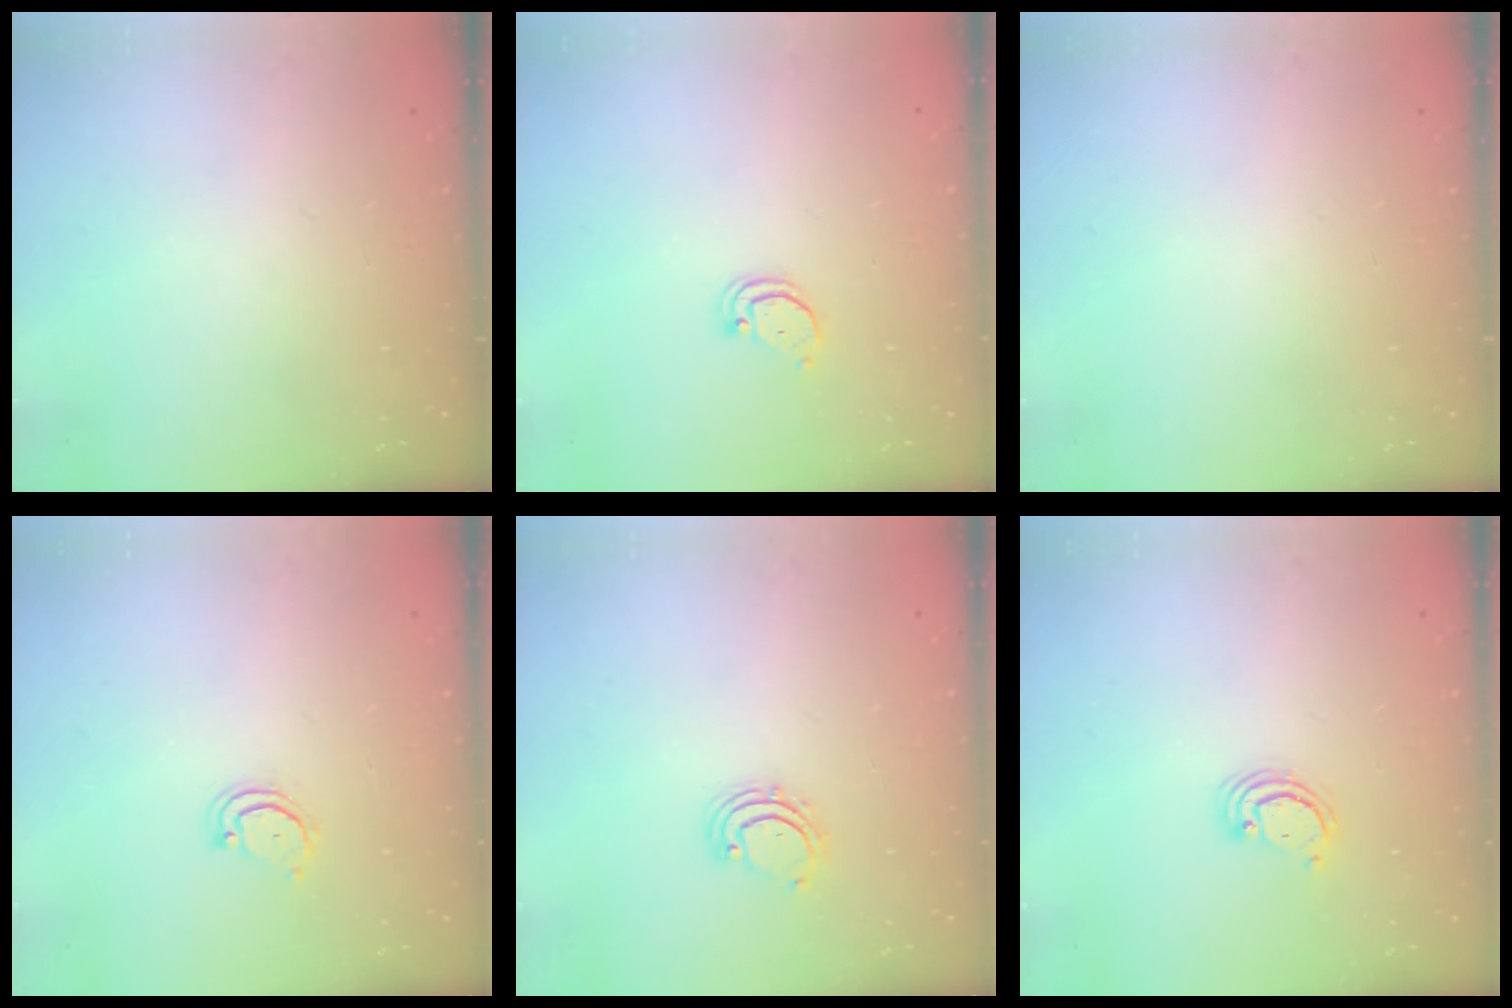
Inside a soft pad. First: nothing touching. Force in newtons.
{"total": 2.1, "press": 2.1, "slide": 0.2}
{"total": 0.0}
{"total": 3.3, "press": 3.3, "slide": 0.3}
{"total": 3.3, "press": 3.3, "slide": 0.3}
{"total": 2.5, "press": 2.5, "slide": 0.3}